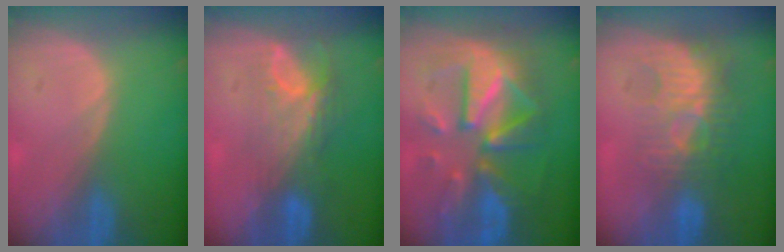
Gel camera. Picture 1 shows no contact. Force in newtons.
{"total": 7.8, "press": 6.7, "slide": 4.1}
{"total": 12.4, "press": 12.3, "slide": 1.2}
{"total": 9.4, "press": 8.4, "slide": 4.3}